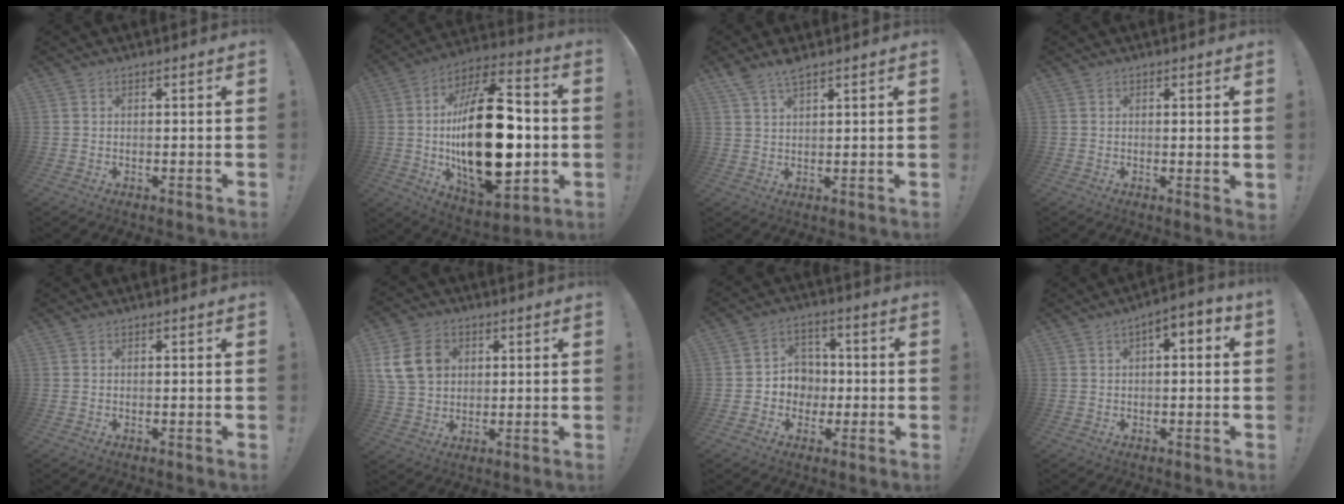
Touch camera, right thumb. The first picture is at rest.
{"total": 32.7, "force": [-1.8, 16.5, 28.2], "torque": [-0.501, 0.008, -0.017]}
{"total": 4.8, "force": [3.8, 1.3, 2.6], "torque": [-0.049, -0.018, 0.069]}
{"total": 1.3, "force": [0.6, -0.3, 1.1], "torque": [-0.010, -0.006, 0.008]}
{"total": 0.0}
{"total": 13.3, "force": [4.0, 10.4, 7.3], "torque": [-0.137, -0.008, 0.083]}
{"total": 7.8, "force": [-1.2, 7.4, 2.1], "torque": [-0.032, 0.012, -0.018]}
{"total": 3.9, "force": [-0.1, 1.7, 3.5], "torque": [-0.051, 0.000, -0.003]}